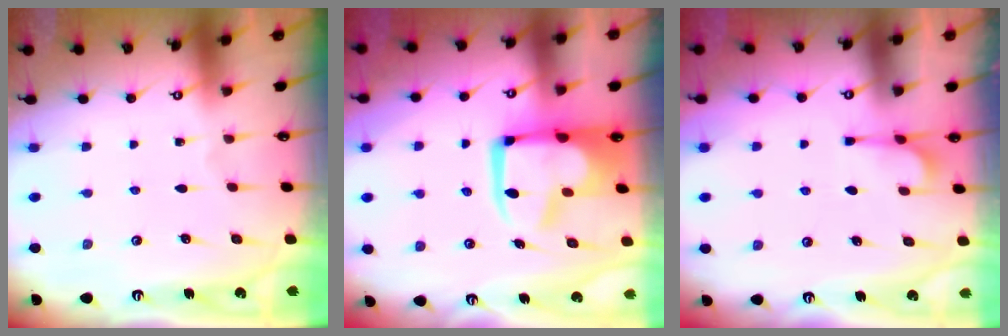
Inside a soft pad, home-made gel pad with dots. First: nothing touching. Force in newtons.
{"total": 10.6, "press": 10.5, "slide": 1.2}
{"total": 2.5, "press": 2.2, "slide": 1.2}